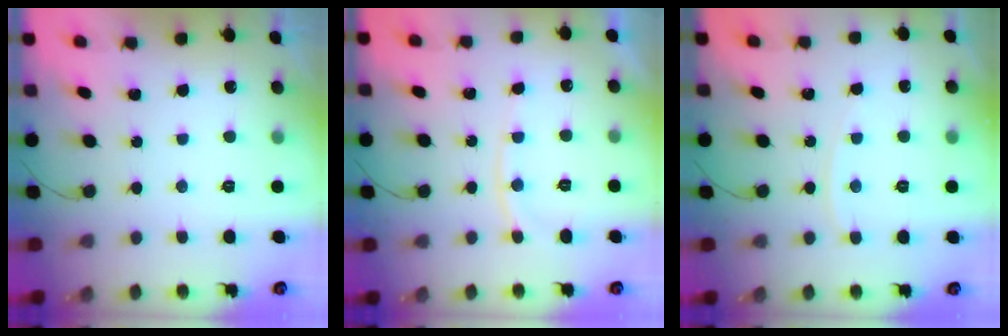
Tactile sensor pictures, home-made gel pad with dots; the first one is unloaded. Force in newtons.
{"total": 7.7, "press": 7.6, "slide": 1.0}
{"total": 2.9, "press": 2.9, "slide": 0.3}